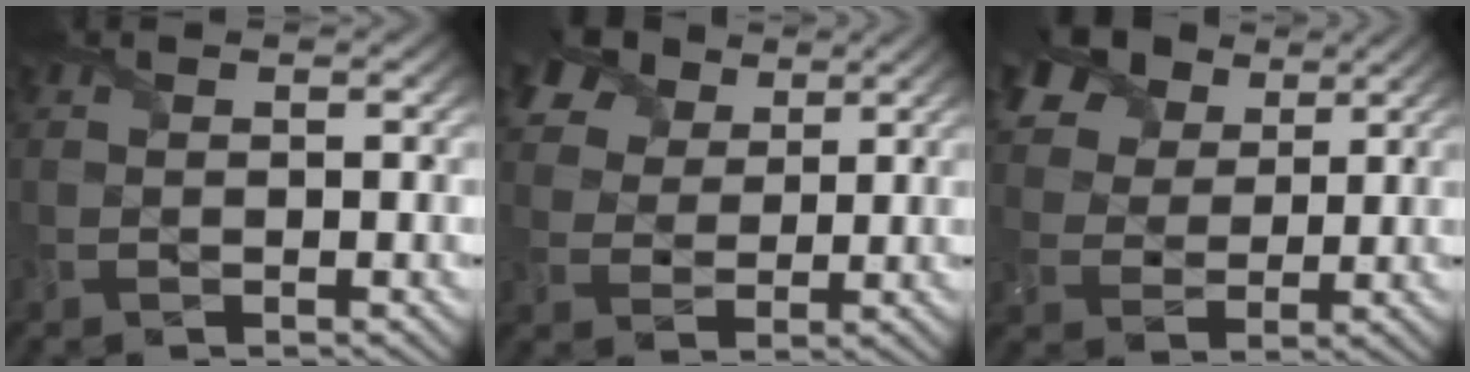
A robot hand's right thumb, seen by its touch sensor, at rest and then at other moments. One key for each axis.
{"total": 8.9, "fx": 5.7, "fy": 5.4, "fz": 4.1, "tx": -0.125, "ty": 0.018, "tz": 0.102}
{"total": 12.8, "fx": 7.8, "fy": 8.0, "fz": 6.2, "tx": -0.175, "ty": 0.016, "tz": 0.148}